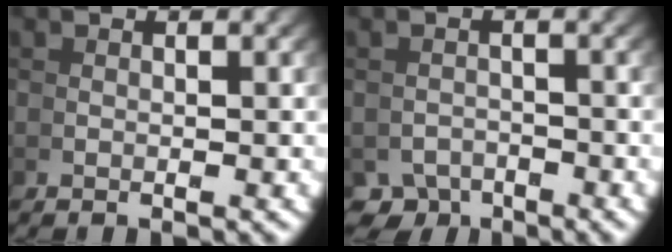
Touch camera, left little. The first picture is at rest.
{"total": 3.9, "force": [-3.3, 2.0, 0.3], "torque": [0.015, -0.022, -0.052]}